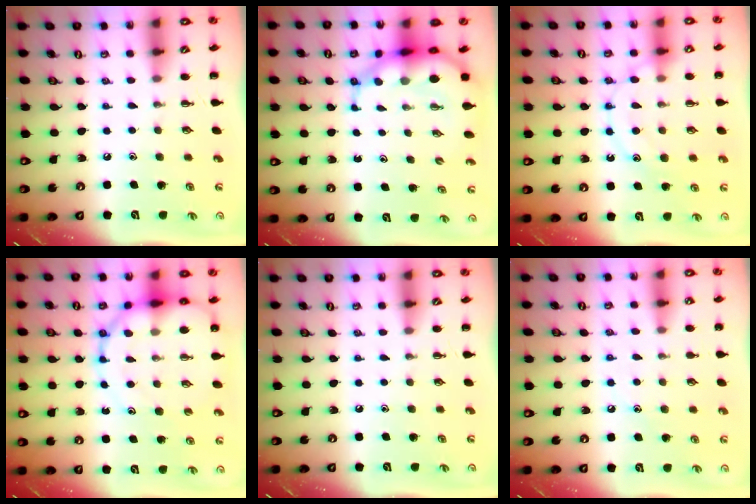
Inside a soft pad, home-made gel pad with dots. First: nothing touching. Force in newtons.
{"total": 8.8, "press": 8.4, "slide": 2.7}
{"total": 11.5, "press": 11.5, "slide": 0.6}
{"total": 15.7, "press": 15.3, "slide": 3.5}
{"total": 0.0}
{"total": 7.8, "press": 7.6, "slide": 1.9}